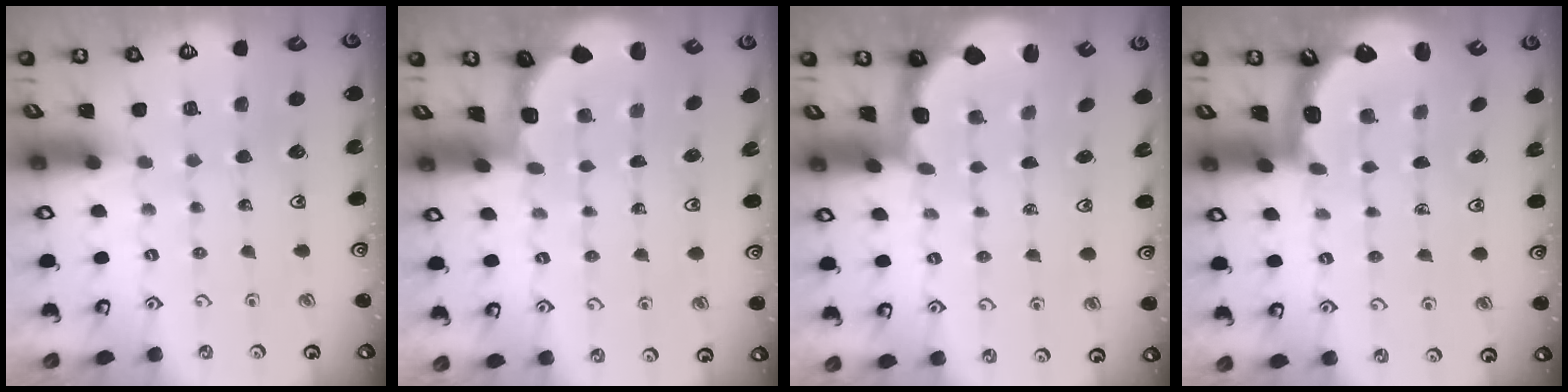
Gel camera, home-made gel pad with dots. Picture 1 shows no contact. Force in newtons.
{"total": 1.8, "press": 1.6, "slide": 0.7}
{"total": 2.4, "press": 1.1, "slide": 2.2}
{"total": 2.6, "press": 2.4, "slide": 1.1}